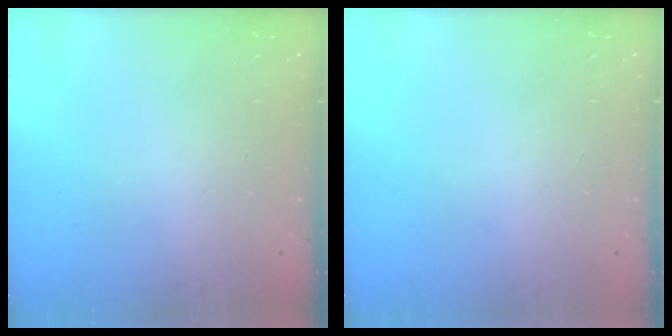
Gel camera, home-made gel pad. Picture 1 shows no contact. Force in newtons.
{"total": 0.0}